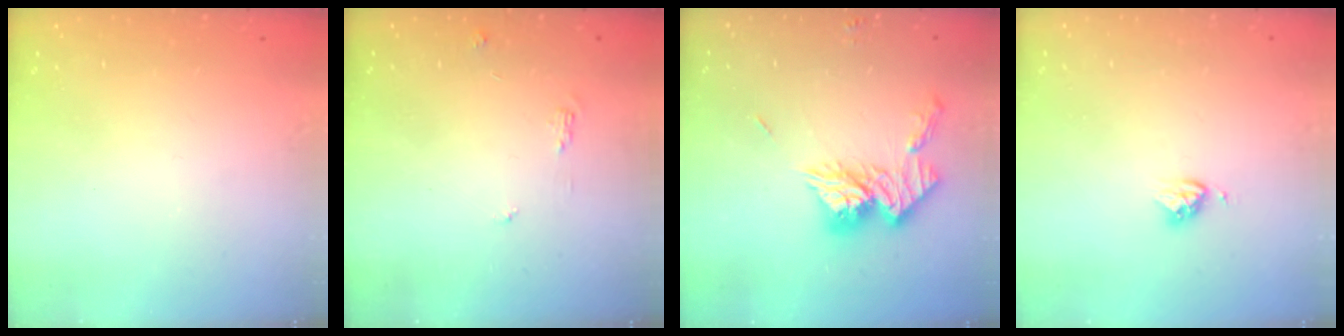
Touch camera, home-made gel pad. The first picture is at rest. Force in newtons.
{"total": 5.3, "press": 5.3, "slide": 0.5}
{"total": 13.6, "press": 13.6, "slide": 1.1}
{"total": 3.6, "press": 3.6, "slide": 0.5}